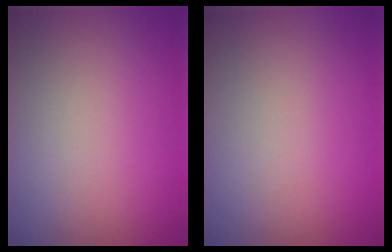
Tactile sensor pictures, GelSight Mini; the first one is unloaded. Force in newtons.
{"total": 0.0}